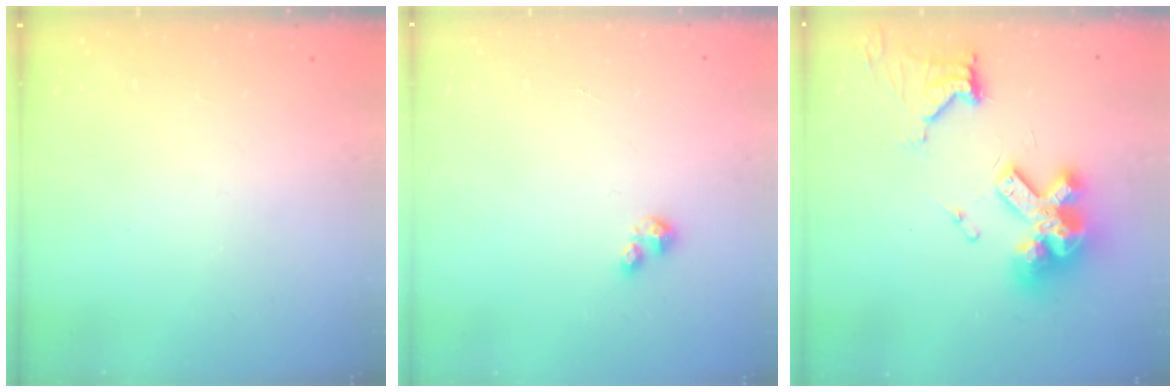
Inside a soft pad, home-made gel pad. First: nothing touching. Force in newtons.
{"total": 2.0, "press": 2.0, "slide": 0.4}
{"total": 17.4, "press": 17.3, "slide": 1.8}